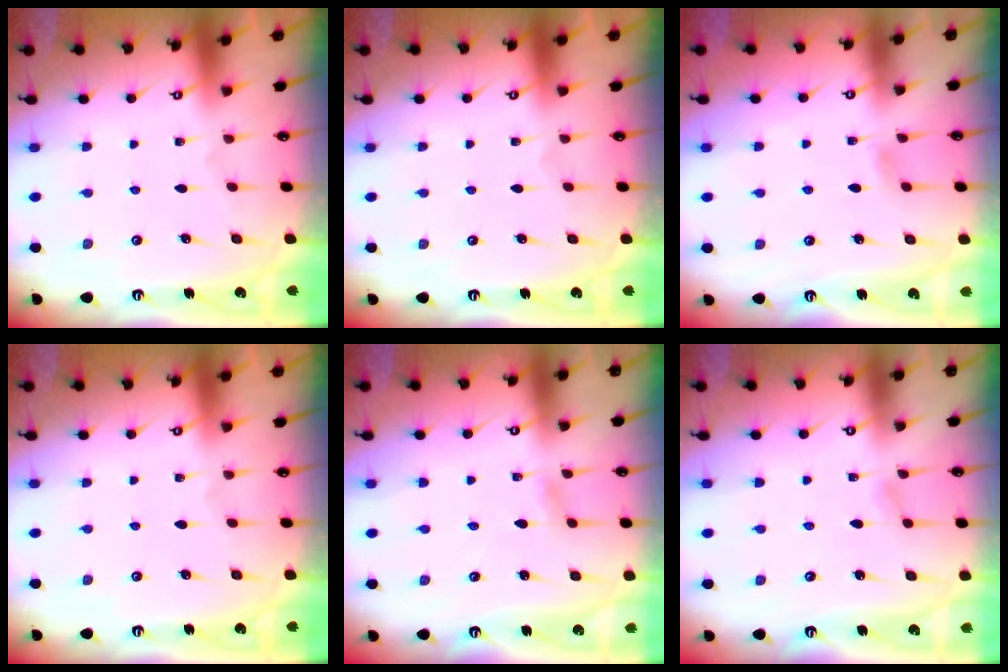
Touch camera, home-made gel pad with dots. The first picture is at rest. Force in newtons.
{"total": 0.0}
{"total": 4.2, "press": 4.2, "slide": 0.6}
{"total": 0.0}
{"total": 2.8, "press": 2.8, "slide": 0.4}
{"total": 2.7, "press": 2.6, "slide": 0.4}